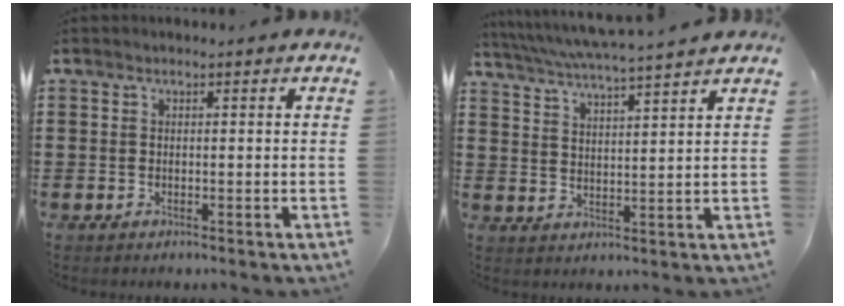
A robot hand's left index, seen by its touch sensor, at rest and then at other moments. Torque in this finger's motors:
{"motor_torque": [1.07, -1.07, 0.50, 0.09]}